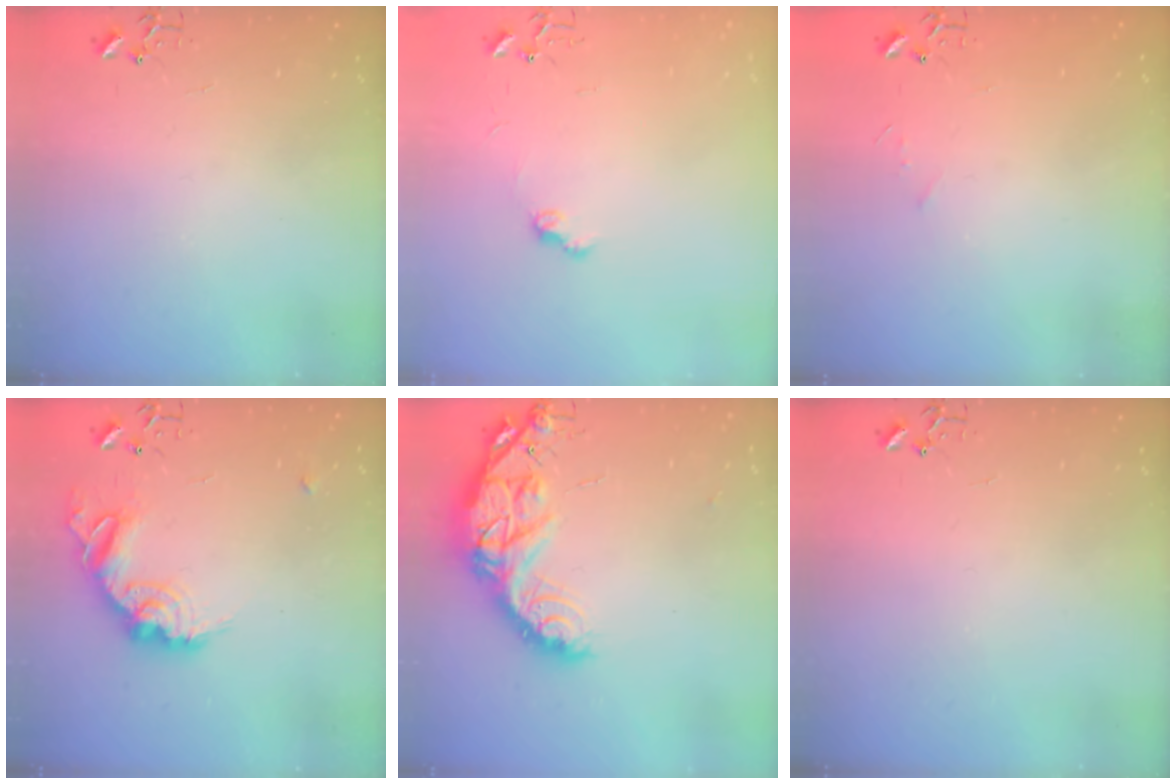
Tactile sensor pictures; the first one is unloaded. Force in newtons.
{"total": 6.9, "press": 6.9, "slide": 0.7}
{"total": 3.5, "press": 3.5, "slide": 0.4}
{"total": 16.1, "press": 16.1, "slide": 1.0}
{"total": 17.5, "press": 17.4, "slide": 1.4}
{"total": 0.0}